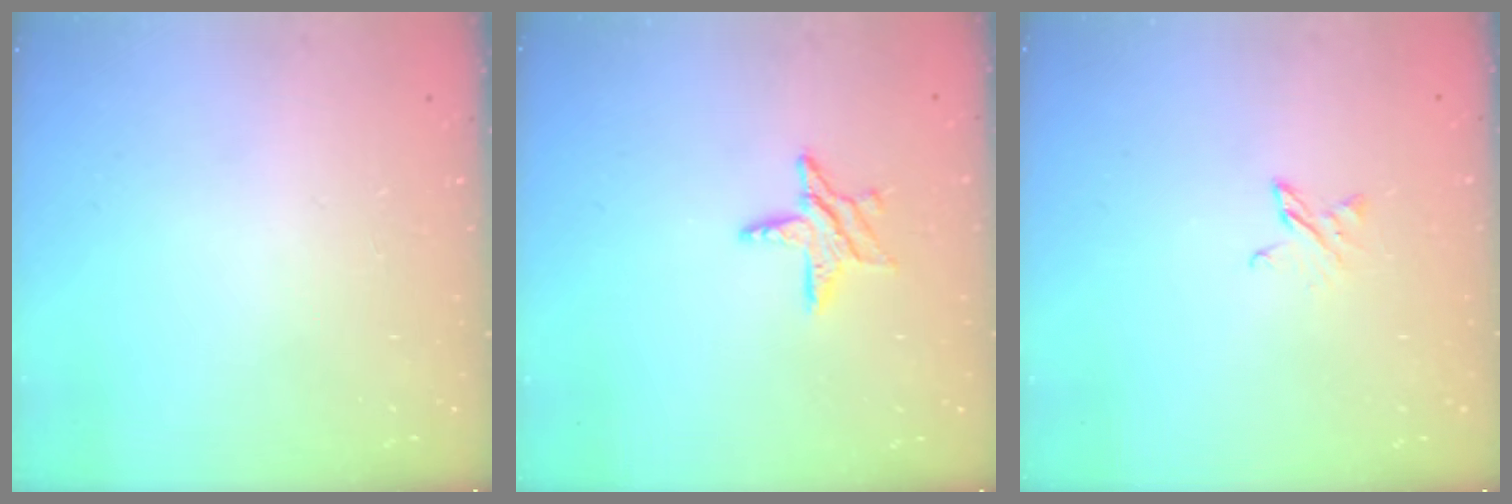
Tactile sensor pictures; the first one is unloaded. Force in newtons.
{"total": 7.4, "press": 7.4, "slide": 0.2}
{"total": 3.3, "press": 3.3, "slide": 0.4}